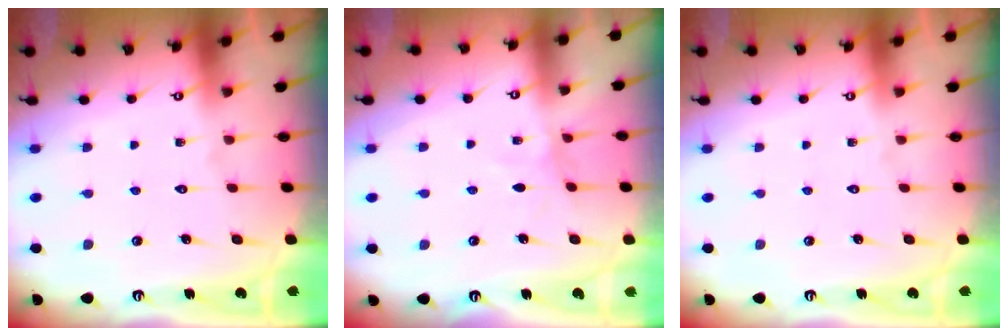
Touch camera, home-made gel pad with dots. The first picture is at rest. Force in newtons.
{"total": 3.0, "press": 3.0, "slide": 0.4}
{"total": 0.0}